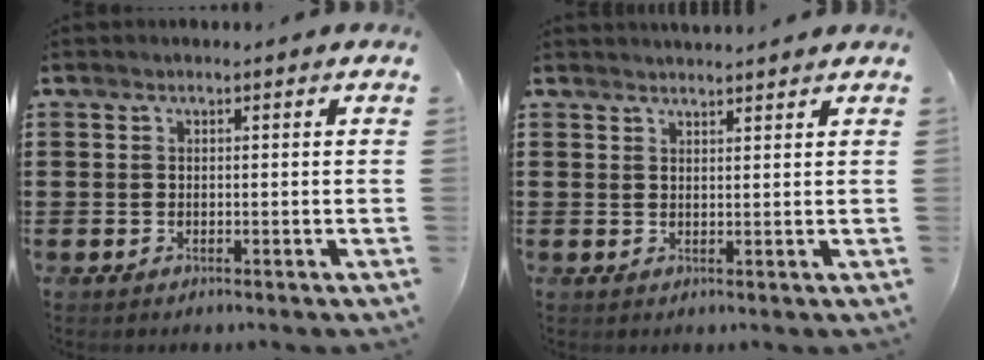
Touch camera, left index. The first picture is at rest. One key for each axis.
{"total": 1.6, "fx": 1.6, "fy": 0.1, "fz": 0.0, "tx": -0.003, "ty": 0.001, "tz": 0.032}